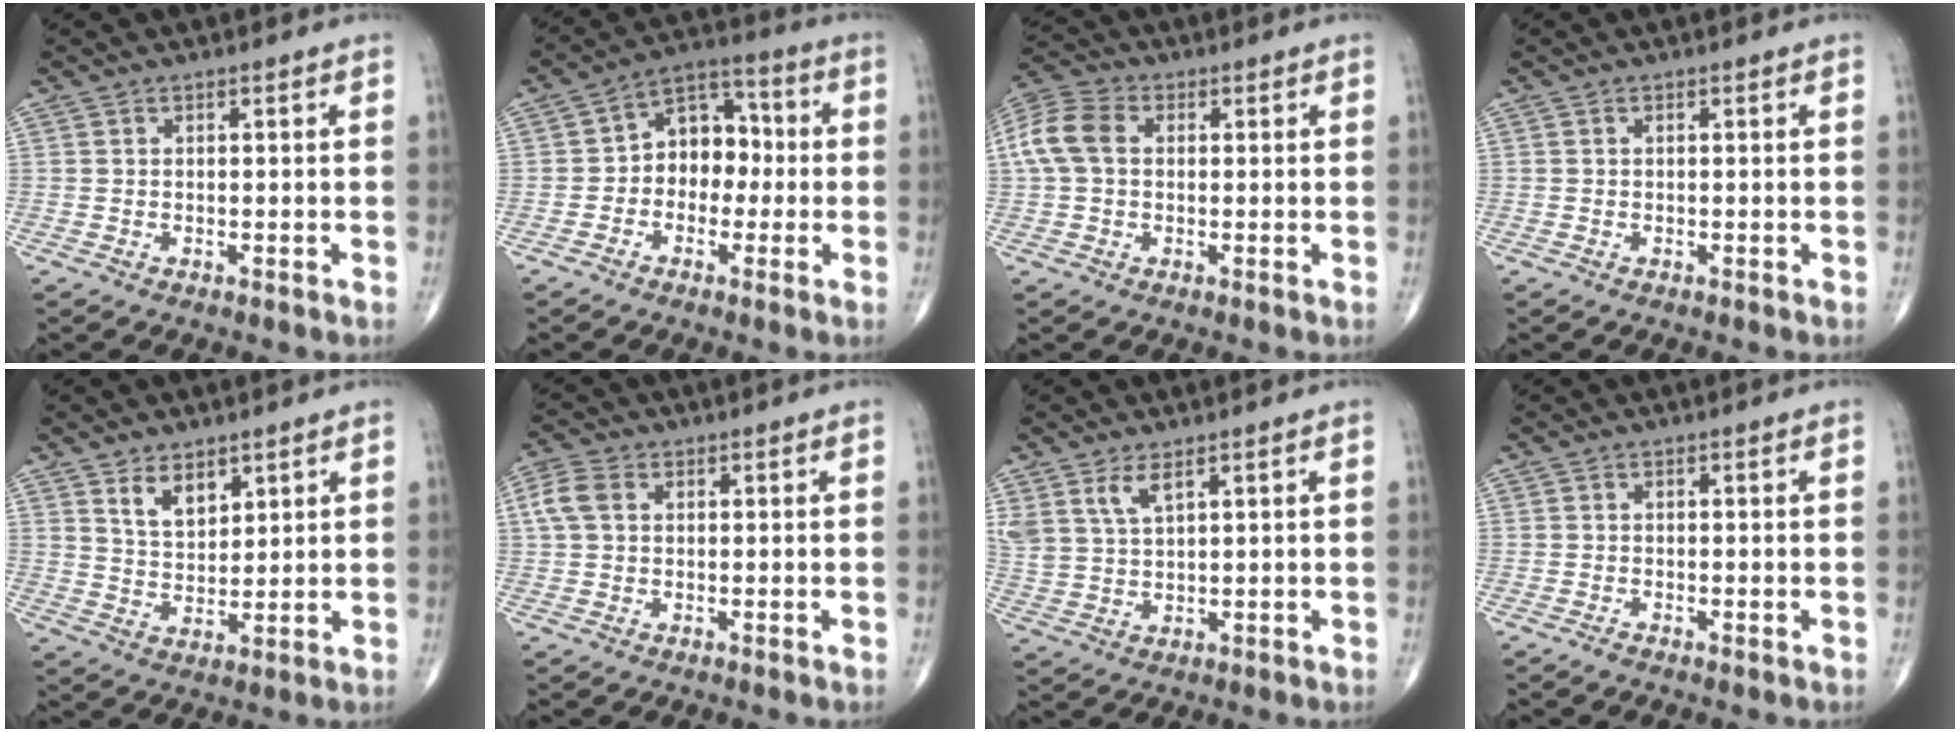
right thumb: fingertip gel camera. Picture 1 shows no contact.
{"total": 9.7, "force": [-0.7, 7.2, 6.4], "torque": [-0.057, 0.040, -0.027]}
{"total": 8.7, "force": [1.0, 6.1, 6.1], "torque": [-0.137, 0.027, 0.015]}
{"total": 0.0}
{"total": 6.0, "force": [3.7, 3.4, 3.4], "torque": [-0.040, -0.032, 0.073]}
{"total": 4.8, "force": [1.1, 3.4, 3.2], "torque": [-0.078, 0.013, 0.018]}
{"total": 5.4, "force": [3.3, 2.1, 3.6], "torque": [-0.076, -0.014, 0.074]}
{"total": 0.8, "force": [-0.5, 0.1, 0.7], "torque": [-0.014, -0.003, -0.013]}